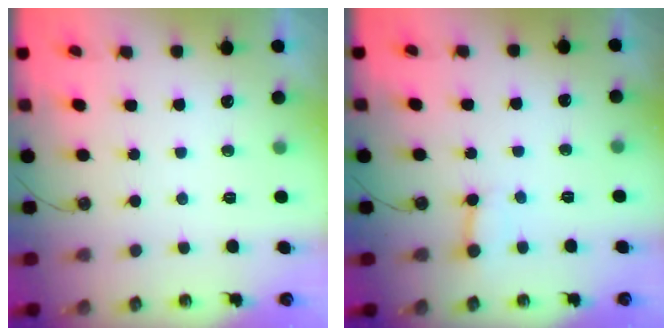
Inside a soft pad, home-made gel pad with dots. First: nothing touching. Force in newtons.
{"total": 2.9, "press": 2.9, "slide": 0.4}